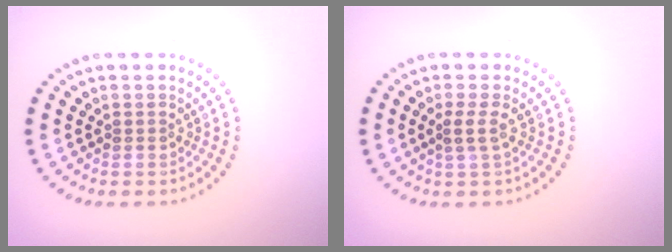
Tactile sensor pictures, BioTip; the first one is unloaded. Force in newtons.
{"total": 1.4, "press": 1.0, "slide": 1.0}